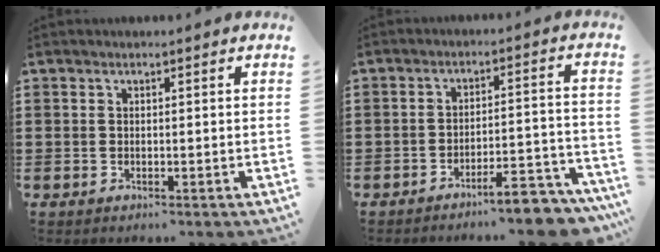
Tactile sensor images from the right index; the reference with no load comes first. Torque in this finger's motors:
{"motor_torque": [1.01, 0.98, 0.42, 0.08]}